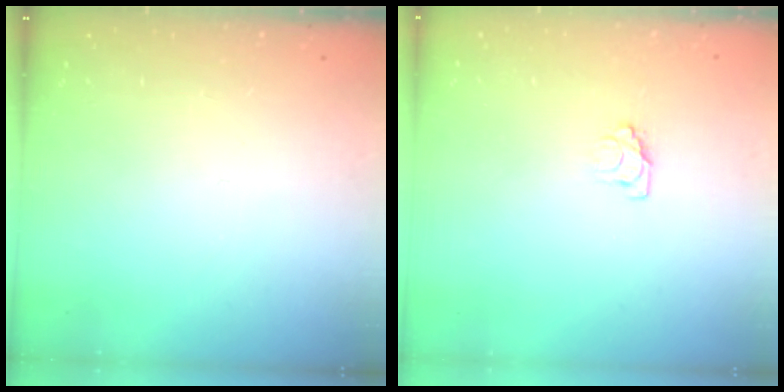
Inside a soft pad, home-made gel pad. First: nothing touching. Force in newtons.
{"total": 3.6, "press": 3.6, "slide": 0.4}